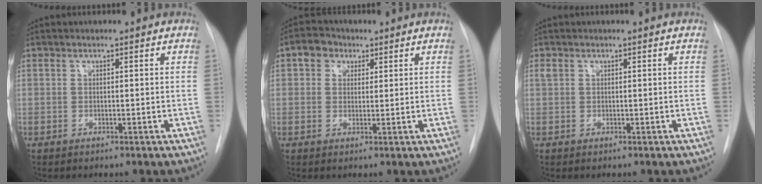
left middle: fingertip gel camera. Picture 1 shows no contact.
{"total": 3.6, "force": [1.6, 2.9, 1.4], "torque": [-0.022, 0.013, 0.025]}
{"total": 0.8, "force": [0.4, 0.5, 0.3], "torque": [-0.011, 0.012, 0.010]}